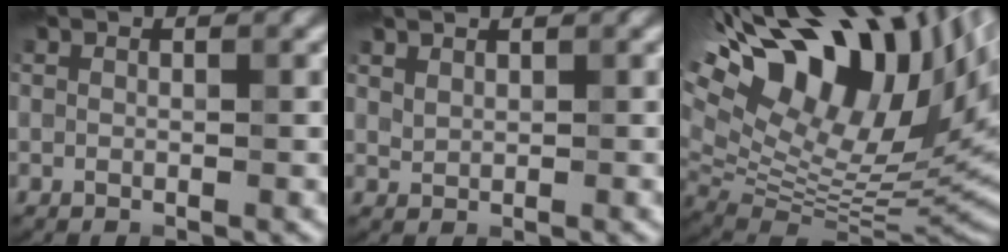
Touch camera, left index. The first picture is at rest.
{"total": 1.4, "force": [1.1, -0.5, -0.7], "torque": [-0.008, 0.001, 0.043]}
{"total": 16.4, "force": [7.8, 6.8, 12.7], "torque": [-0.235, 0.036, 0.175]}